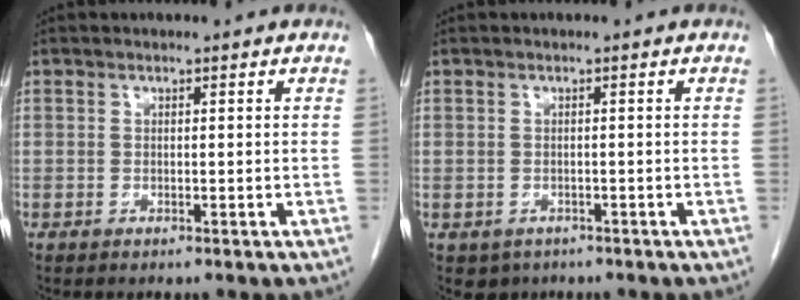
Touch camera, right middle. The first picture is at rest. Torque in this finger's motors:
{"motor_torque": [-0.02, 0.08, 0.00, 0.00]}